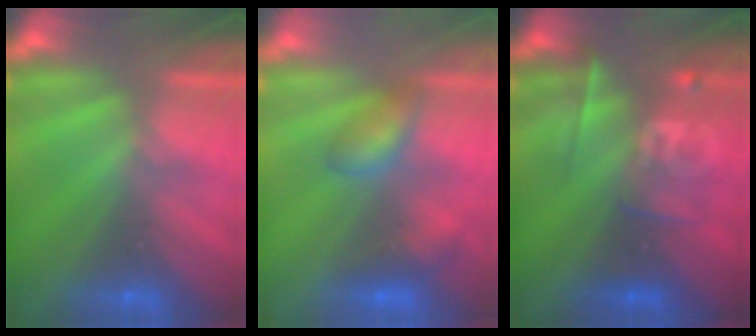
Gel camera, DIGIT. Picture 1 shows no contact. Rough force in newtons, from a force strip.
{"total": 2.9}
{"total": 2.3}